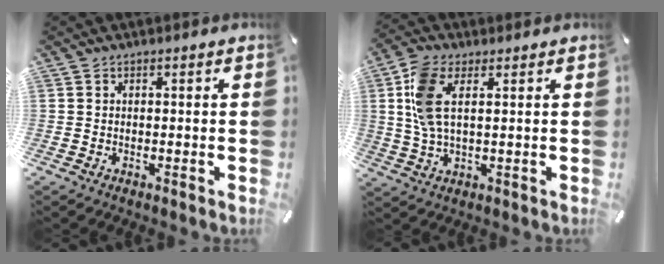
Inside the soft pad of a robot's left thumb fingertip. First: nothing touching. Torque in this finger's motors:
{"motor_torque": [0.99, 0.93, 0.96, -0.84, 0.14]}